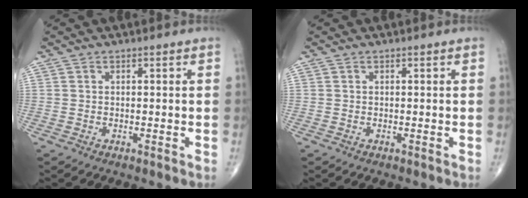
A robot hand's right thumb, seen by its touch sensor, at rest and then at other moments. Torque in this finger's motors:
{"motor_torque": [0.01, 0.01, 0.00, 0.00, 0.00]}